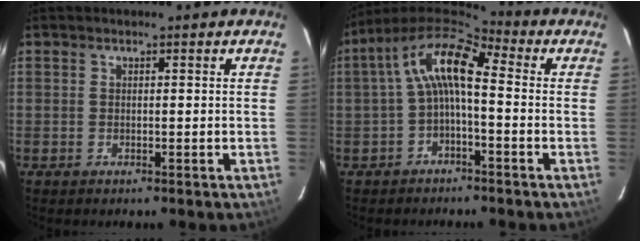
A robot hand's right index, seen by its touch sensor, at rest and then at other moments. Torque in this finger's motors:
{"motor_torque": [1.22, -0.33, 0.97, 0.21]}